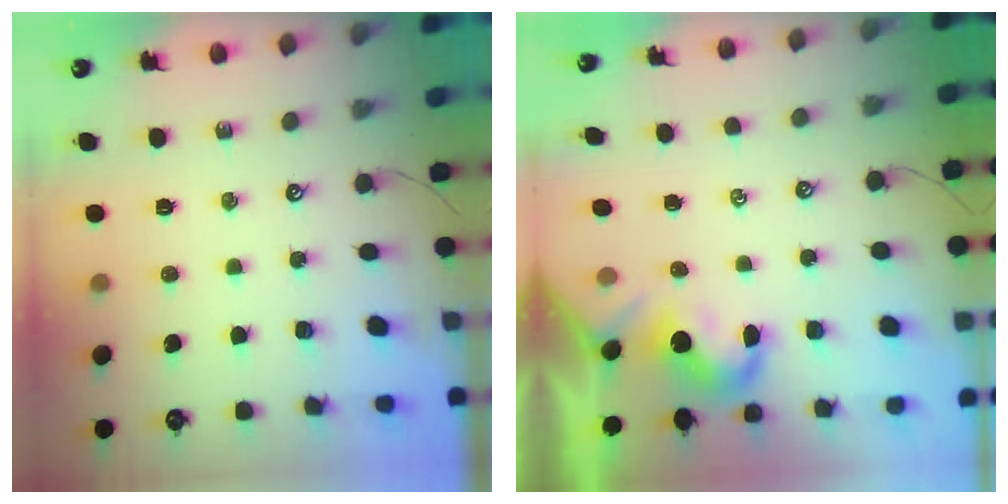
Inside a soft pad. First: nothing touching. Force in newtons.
{"total": 1.5, "press": 1.2, "slide": 0.9}